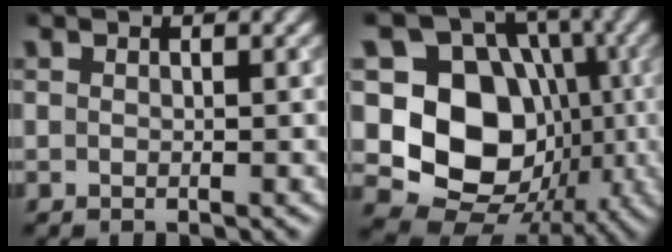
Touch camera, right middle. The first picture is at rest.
{"total": 12.8, "force": [-1.5, 10.3, 7.5], "torque": [-0.119, -0.011, -0.040]}